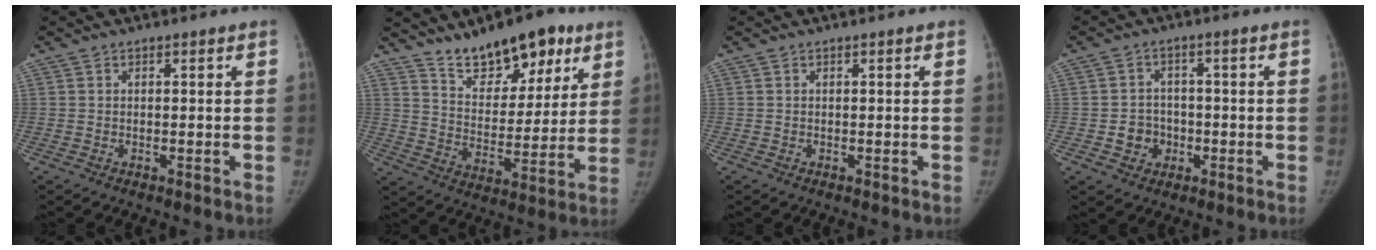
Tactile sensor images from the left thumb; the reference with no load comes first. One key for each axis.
{"total": 16.0, "fx": 11.0, "fy": 7.7, "fz": 8.7, "tx": -0.081, "ty": -0.056, "tz": 0.184}
{"total": 0.0}
{"total": 5.0, "fx": -1.5, "fy": 4.6, "fz": 1.5, "tx": 0.003, "ty": 0.014, "tz": -0.022}